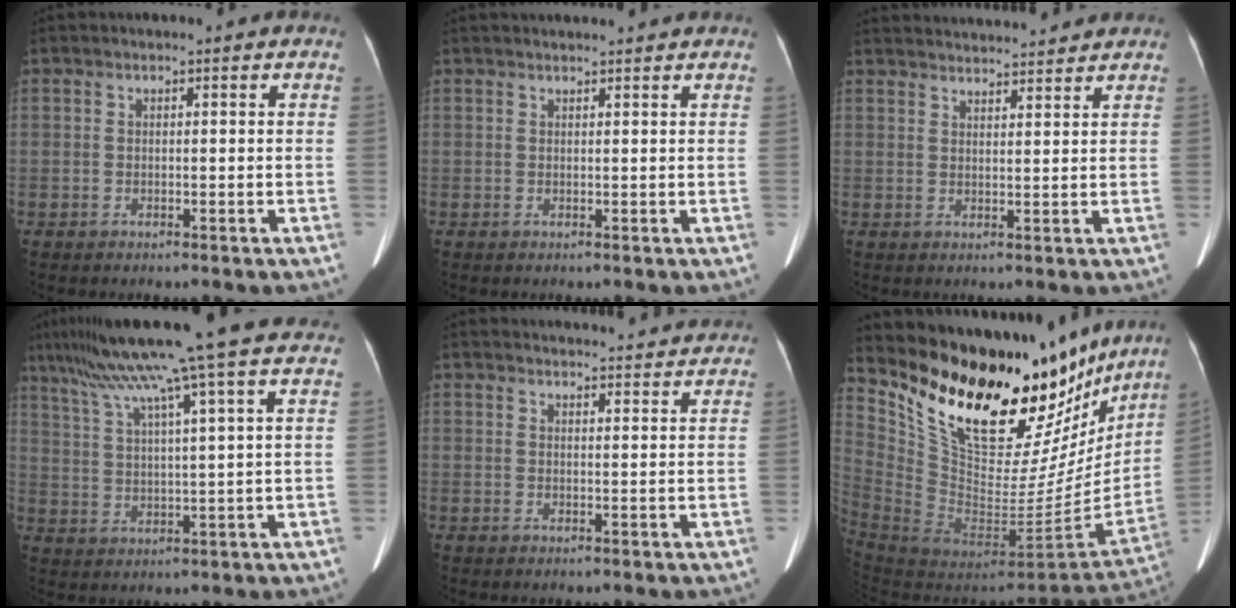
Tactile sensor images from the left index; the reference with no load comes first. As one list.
[{"total": 6.5, "force": [6.2, 0.2, 1.9], "torque": [-0.022, 0.030, 0.068]}, {"total": 12.8, "force": [12.3, 1.3, 3.2], "torque": [-0.052, 0.035, 0.171]}, {"total": 19.6, "force": [15.7, -1.5, 11.7], "torque": [-0.205, 0.019, 0.226]}, {"total": 18.5, "force": [17.8, 2.6, 4.3], "torque": [-0.053, 0.015, 0.217]}, {"total": 33.2, "force": [27.3, 12.6, 14.0], "torque": [-0.261, -0.052, 0.398]}]